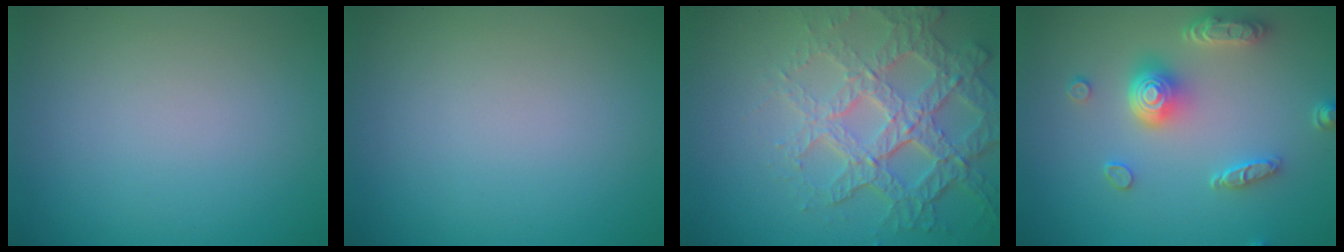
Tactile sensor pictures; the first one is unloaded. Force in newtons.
{"total": 0.0}
{"total": 7.3, "press": 5.2, "slide": 5.2}
{"total": 4.9, "press": 4.0, "slide": 2.9}